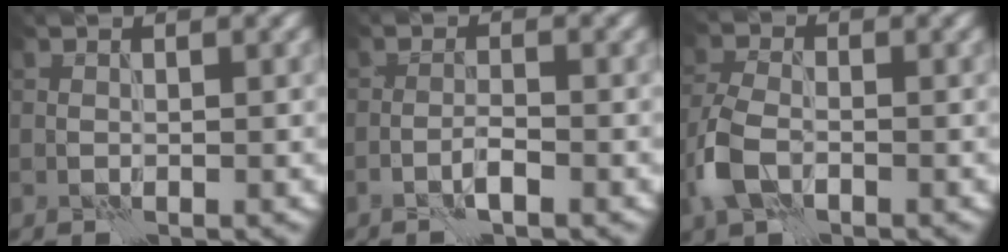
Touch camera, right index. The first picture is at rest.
{"total": 1.6, "force": [-1.0, 0.1, 1.2], "torque": [-0.020, 0.006, -0.022]}
{"total": 4.1, "force": [-1.7, 2.4, 2.8], "torque": [-0.071, 0.000, -0.044]}